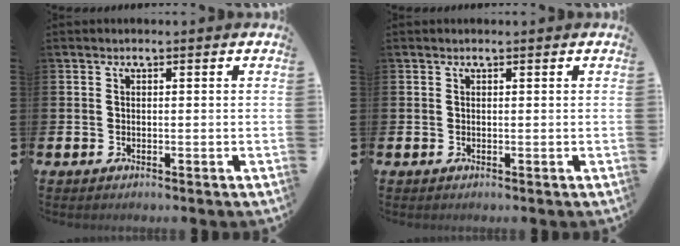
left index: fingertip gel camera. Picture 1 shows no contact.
{"total": 0.0}